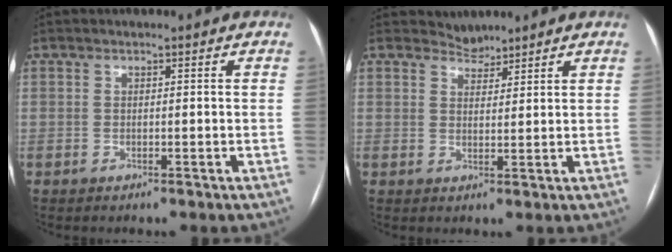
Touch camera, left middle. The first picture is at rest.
{"total": 2.2, "force": [2.1, 0.6, -0.4], "torque": [0.005, -0.001, 0.036]}